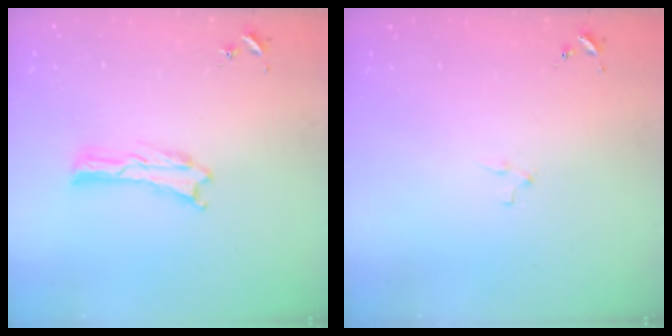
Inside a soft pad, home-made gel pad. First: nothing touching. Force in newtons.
{"total": 2.0, "press": 2.0, "slide": 0.2}